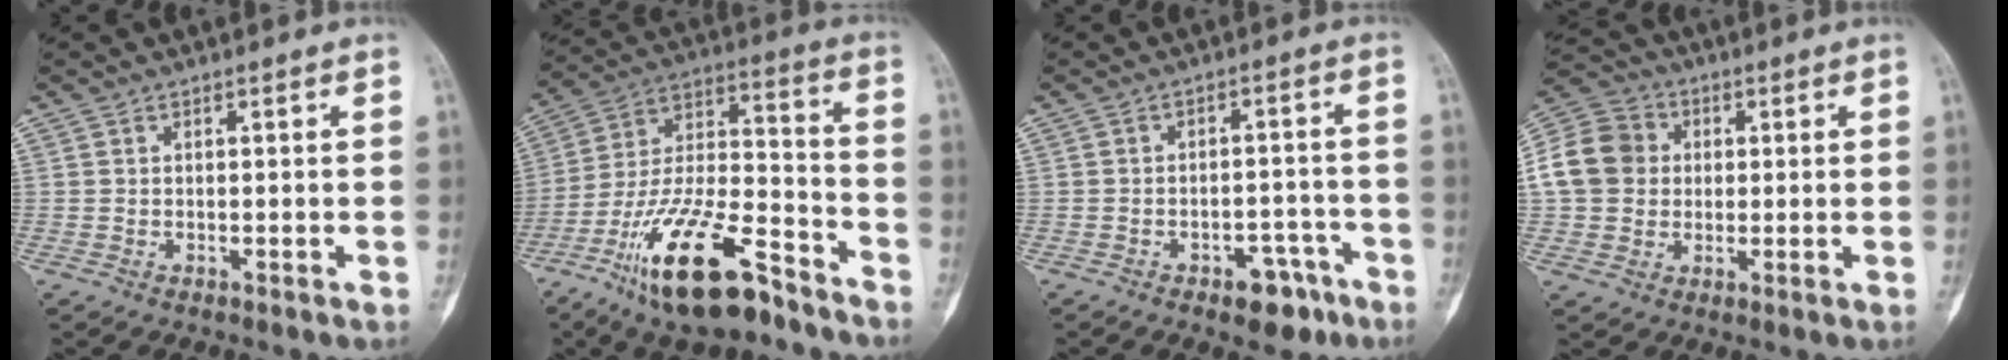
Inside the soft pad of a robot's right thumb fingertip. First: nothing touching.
{"total": 21.3, "force": [-13.6, 7.5, 14.6], "torque": [-0.281, 0.075, -0.244]}
{"total": 6.9, "force": [-4.2, 3.8, 4.0], "torque": [-0.029, 0.036, -0.052]}
{"total": 12.2, "force": [1.0, 10.5, 6.0], "torque": [-0.108, 0.021, 0.009]}